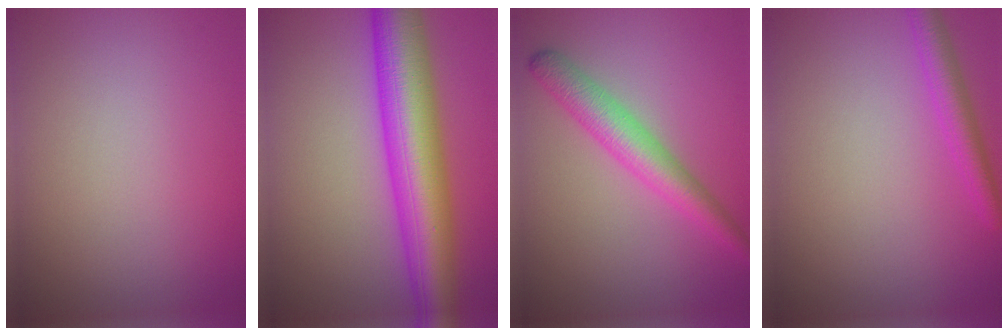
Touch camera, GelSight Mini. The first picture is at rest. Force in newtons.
{"total": 10.1, "press": 10.1, "slide": 0.1}
{"total": 4.2, "press": 4.2, "slide": 0.0}
{"total": 2.8, "press": 2.8, "slide": 0.1}